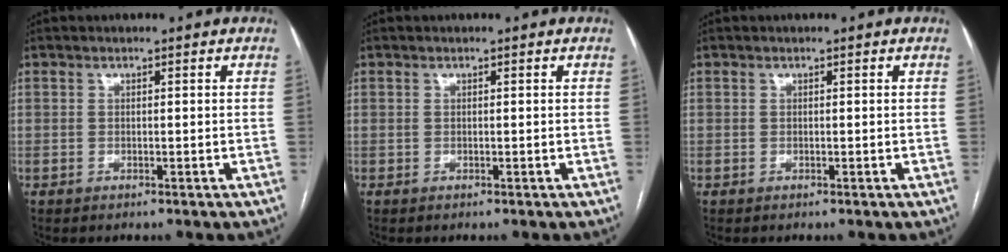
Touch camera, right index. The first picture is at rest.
{"total": 0.0}
{"total": 0.0}